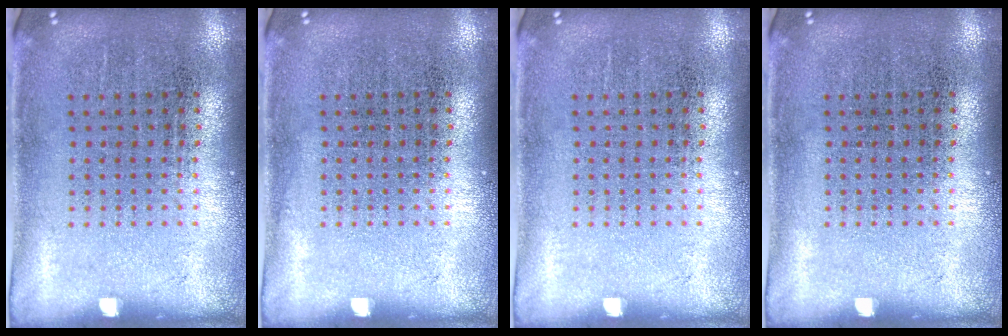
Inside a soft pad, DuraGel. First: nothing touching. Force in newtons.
{"total": 0.0}
{"total": 0.0}
{"total": 0.0}